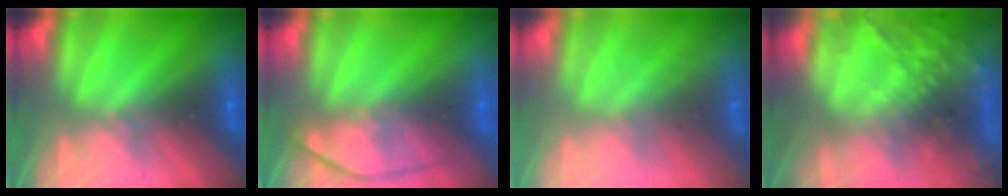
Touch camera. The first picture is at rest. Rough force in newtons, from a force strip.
{"total": 4.4}
{"total": 2.2}
{"total": 8.8}